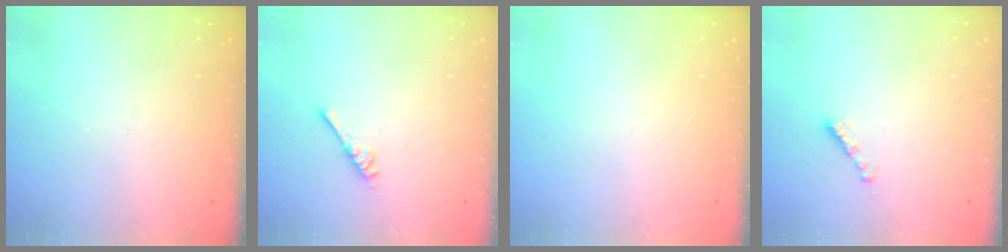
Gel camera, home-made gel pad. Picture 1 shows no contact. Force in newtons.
{"total": 5.0, "press": 4.9, "slide": 0.8}
{"total": 0.0}
{"total": 2.3, "press": 2.3, "slide": 0.2}